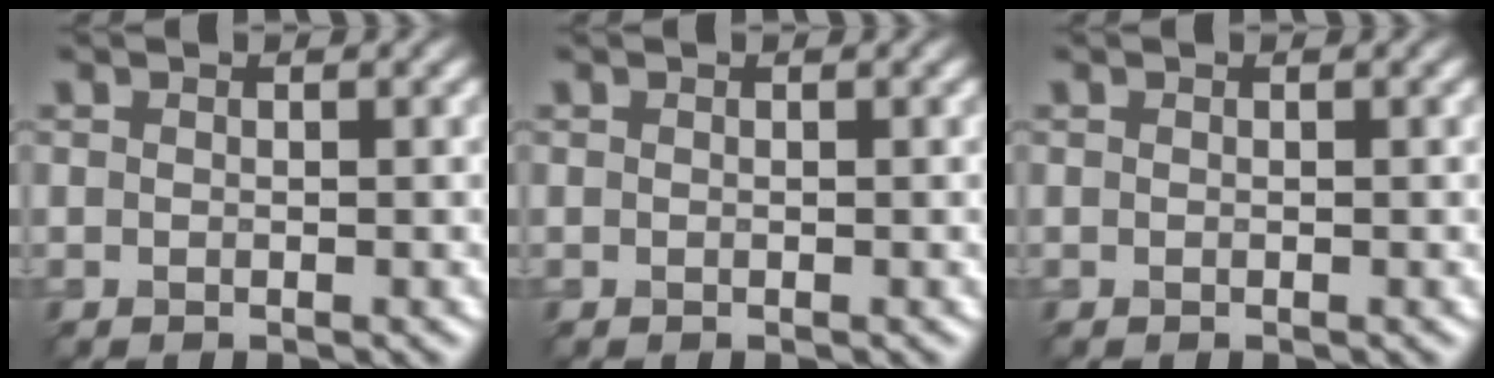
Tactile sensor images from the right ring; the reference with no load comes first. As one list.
[{"total": 0.0}, {"total": 0.0}]